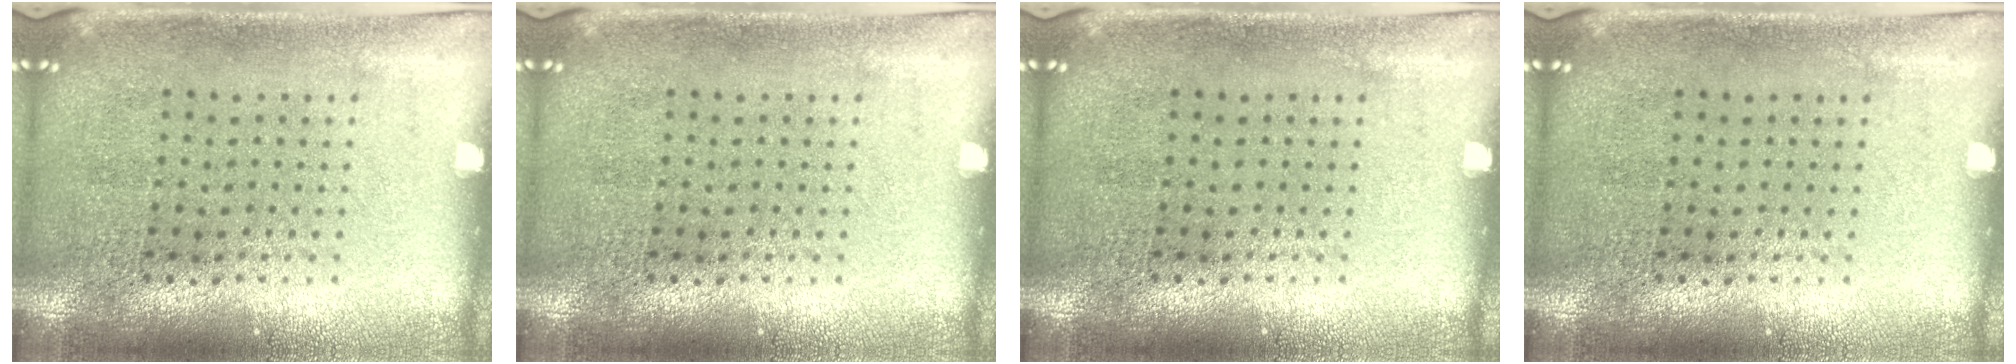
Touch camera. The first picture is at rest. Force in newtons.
{"total": 0.0}
{"total": 0.0}
{"total": 0.0}